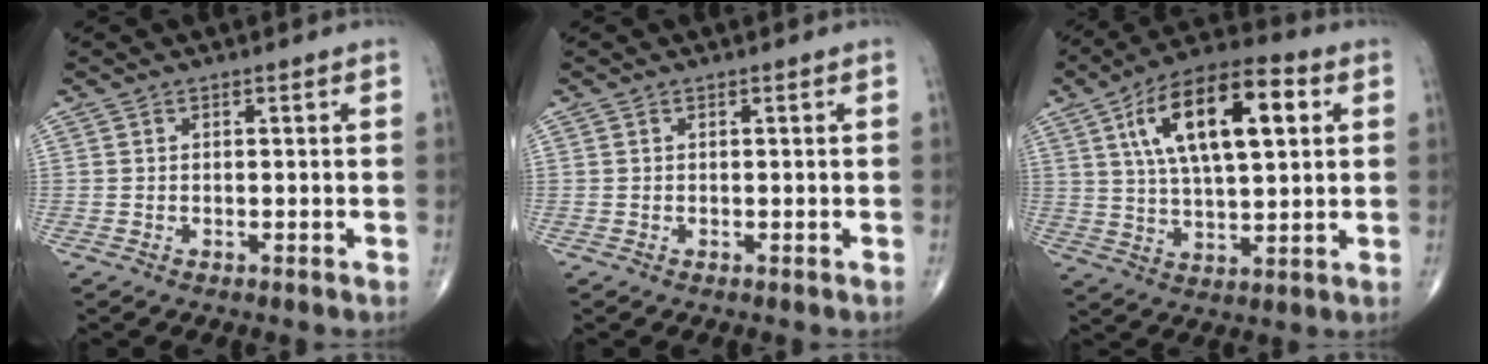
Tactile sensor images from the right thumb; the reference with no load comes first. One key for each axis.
{"total": 0.0}
{"total": 18.6, "fx": 5.7, "fy": 7.7, "fz": 15.9, "tx": -0.260, "ty": 0.007, "tz": 0.091}